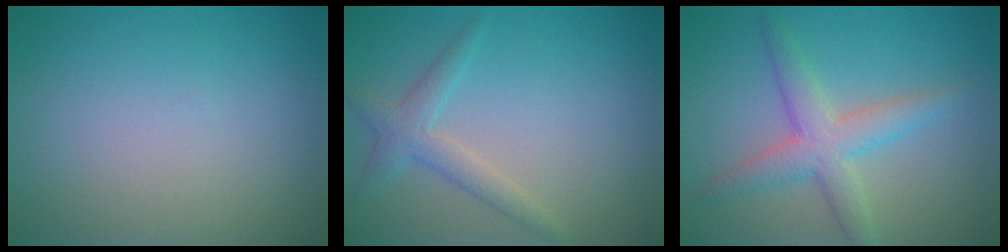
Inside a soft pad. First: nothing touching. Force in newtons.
{"total": 2.4, "press": 2.4, "slide": 0.2}
{"total": 4.1, "press": 4.1, "slide": 0.1}